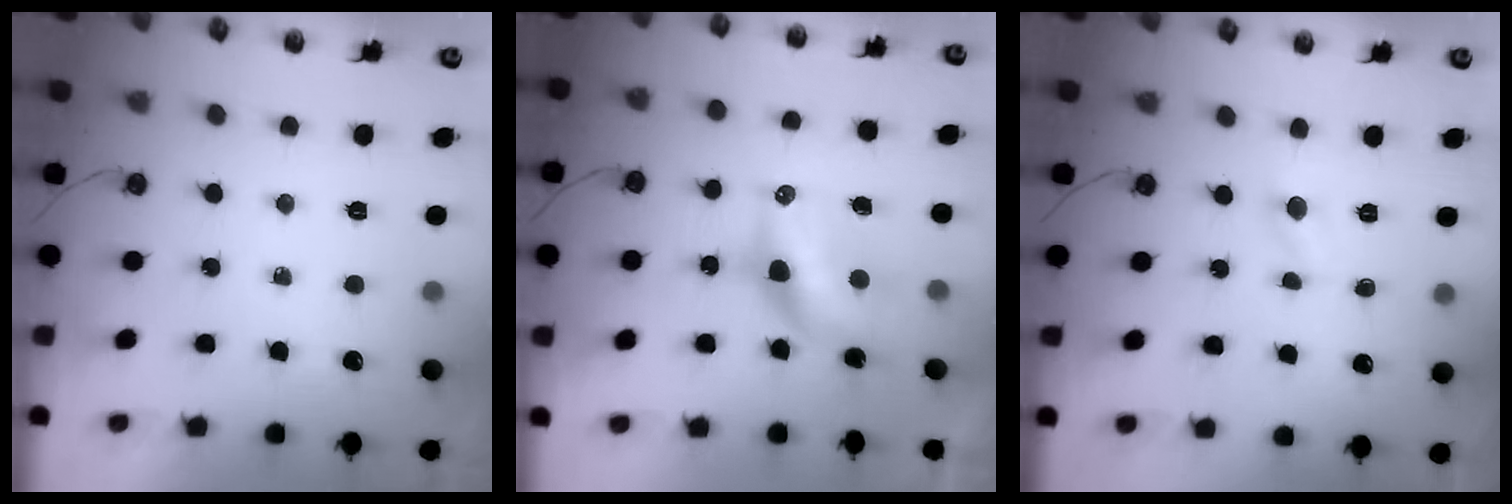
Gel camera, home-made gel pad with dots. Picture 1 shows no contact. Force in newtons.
{"total": 10.4, "press": 9.4, "slide": 4.5}
{"total": 3.1, "press": 3.1, "slide": 0.4}